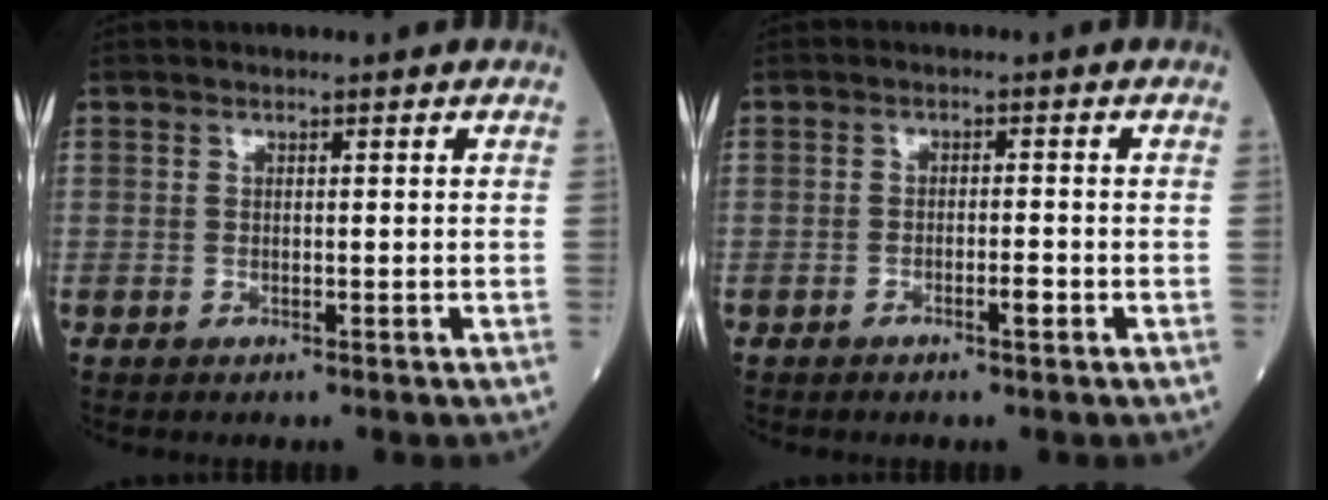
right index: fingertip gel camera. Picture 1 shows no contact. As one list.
[{"total": 1.8, "force": [-1.1, 0.2, 1.4], "torque": [-0.021, 0.002, -0.020]}]